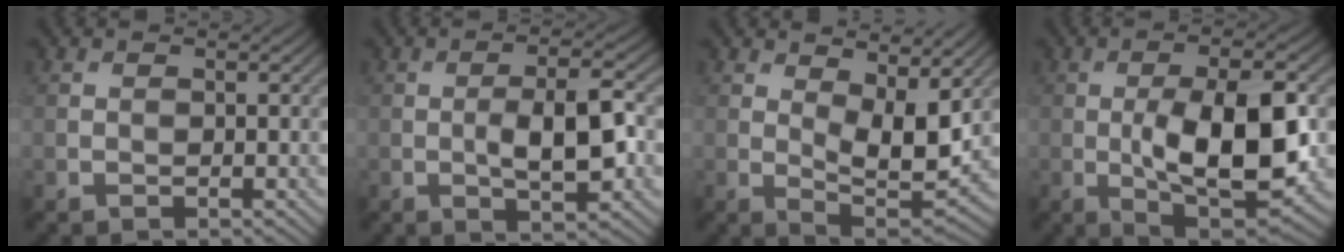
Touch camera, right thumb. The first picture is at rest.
{"total": 7.0, "force": [-0.9, 2.2, 6.6], "torque": [-0.112, 0.002, -0.016]}
{"total": 8.2, "force": [3.0, 3.5, 6.9], "torque": [-0.122, -0.012, 0.055]}
{"total": 12.9, "force": [-1.1, 5.0, 11.9], "torque": [-0.194, -0.008, -0.012]}